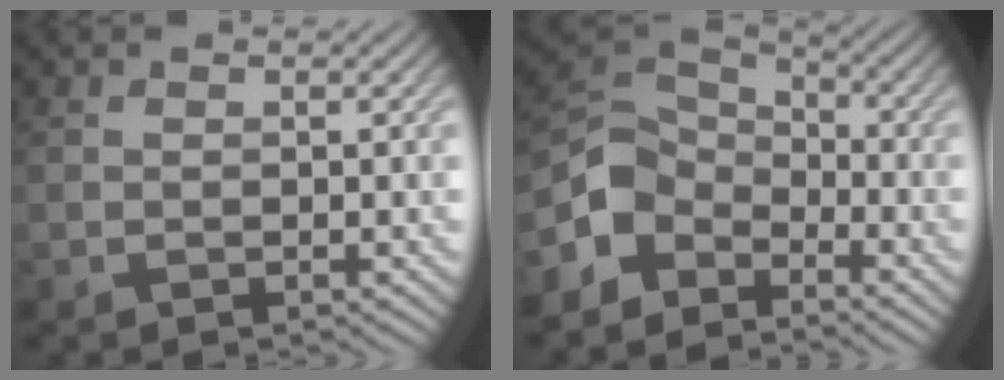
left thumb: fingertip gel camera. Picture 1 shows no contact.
{"total": 7.0, "force": [-4.0, 4.7, 3.3], "torque": [-0.069, 0.005, -0.101]}